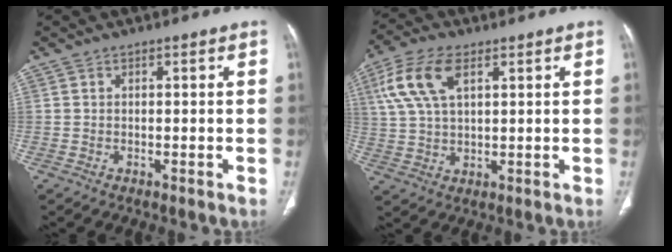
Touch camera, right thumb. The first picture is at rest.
{"total": 10.6, "force": [4.3, 5.3, 8.1], "torque": [-0.177, 0.003, 0.085]}